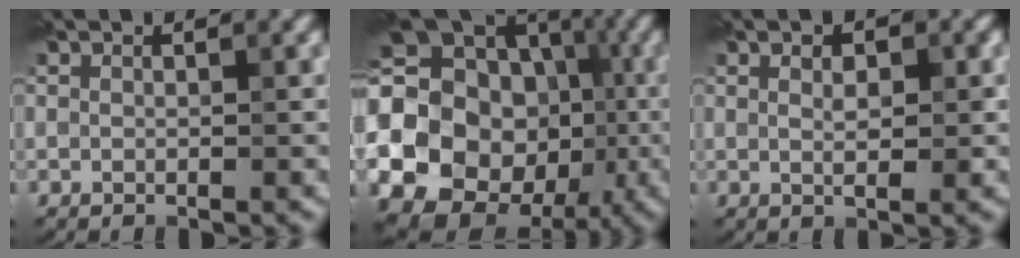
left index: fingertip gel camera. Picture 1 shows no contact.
{"total": 25.9, "force": [-5.1, 23.4, 9.8], "torque": [-0.186, -0.016, -0.118]}
{"total": 2.8, "force": [0.8, 1.2, 2.4], "torque": [-0.020, -0.002, 0.007]}